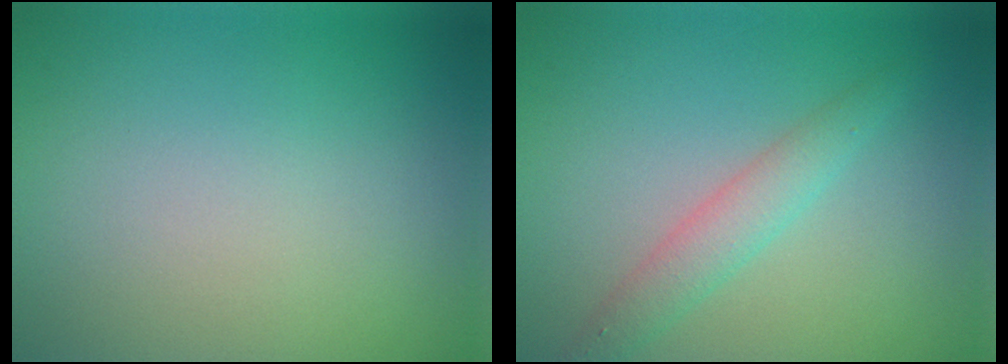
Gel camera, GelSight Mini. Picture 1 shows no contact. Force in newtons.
{"total": 2.3, "press": 2.3, "slide": 0.1}